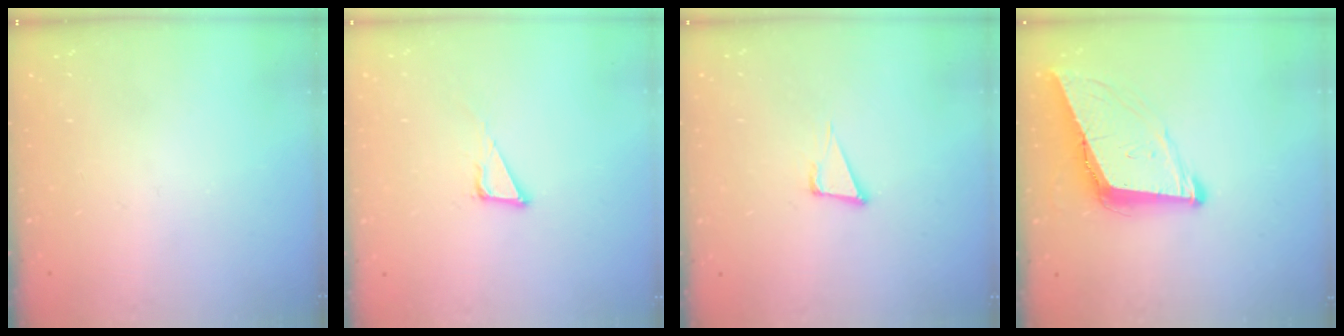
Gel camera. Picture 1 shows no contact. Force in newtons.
{"total": 4.3, "press": 4.3, "slide": 0.2}
{"total": 5.2, "press": 4.2, "slide": 3.1}
{"total": 10.0, "press": 9.3, "slide": 3.5}